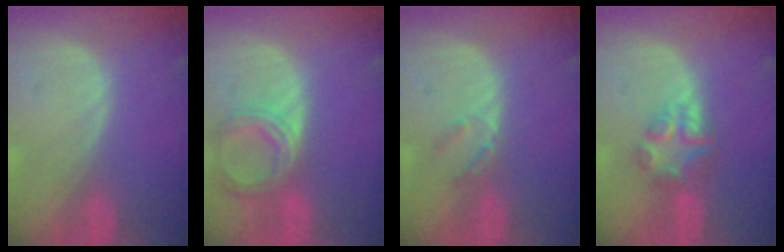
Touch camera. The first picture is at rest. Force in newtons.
{"total": 6.8, "press": 6.2, "slide": 2.6}
{"total": 2.5, "press": 2.3, "slide": 1.0}
{"total": 6.0, "press": 5.2, "slide": 3.1}